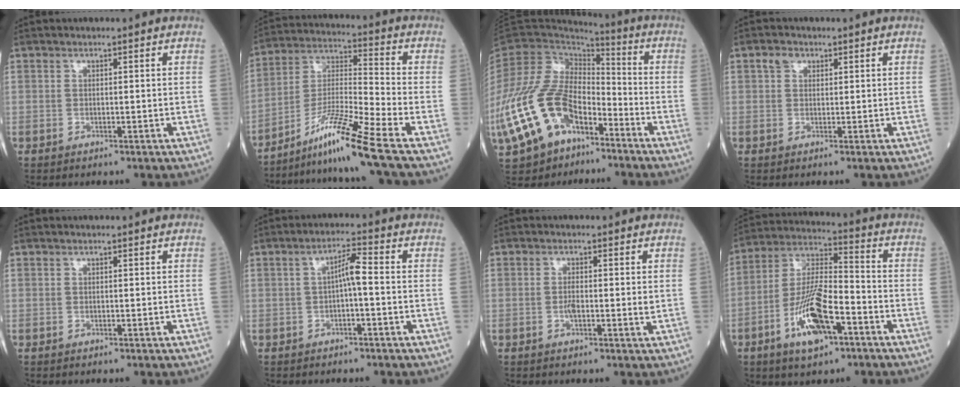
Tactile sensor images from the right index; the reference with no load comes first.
{"total": 12.6, "force": [-8.9, -2.5, 8.6], "torque": [-0.170, -0.016, -0.161]}
{"total": 17.5, "force": [-8.7, 9.2, 12.1], "torque": [-0.268, 0.000, -0.162]}
{"total": 1.7, "force": [0.8, 1.3, 0.7], "torque": [-0.016, 0.012, 0.010]}
{"total": 0.0}
{"total": 3.6, "force": [-0.4, 0.4, 3.6], "torque": [-0.058, 0.011, -0.006]}
{"total": 2.3, "force": [-0.2, 0.4, 2.3], "torque": [-0.043, 0.000, -0.006]}
{"total": 13.1, "force": [-5.7, 4.0, 11.1], "torque": [-0.224, 0.003, -0.104]}